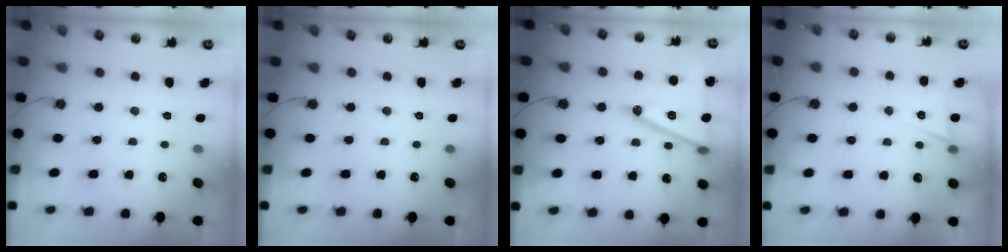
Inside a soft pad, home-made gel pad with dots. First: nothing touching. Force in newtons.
{"total": 0.0}
{"total": 19.6, "press": 19.3, "slide": 3.6}
{"total": 5.0, "press": 3.2, "slide": 3.9}